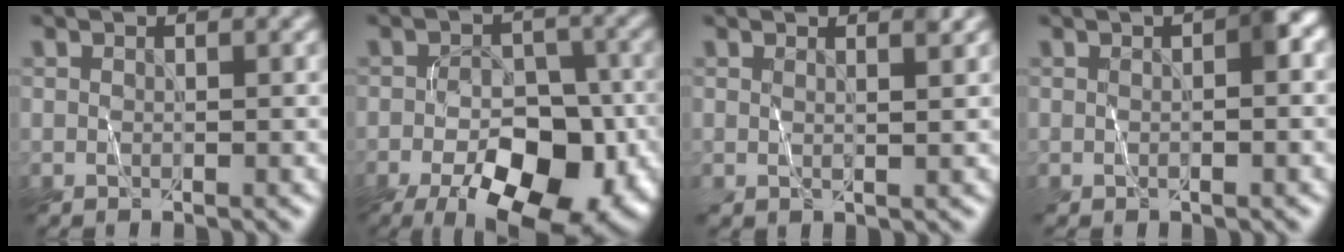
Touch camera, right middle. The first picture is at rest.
{"total": 12.1, "force": [-6.1, 5.7, 8.7], "torque": [-0.121, -0.005, -0.095]}
{"total": 1.5, "force": [1.1, 0.5, 1.0], "torque": [-0.013, 0.002, 0.003]}
{"total": 2.1, "force": [0.1, 0.2, 2.1], "torque": [-0.030, 0.008, 0.002]}